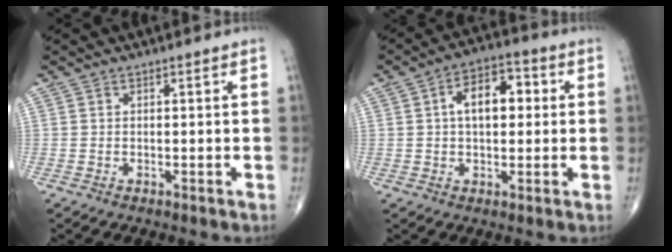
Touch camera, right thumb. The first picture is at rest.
{"total": 9.3, "force": [1.5, 5.4, 7.5], "torque": [-0.103, 0.022, 0.017]}